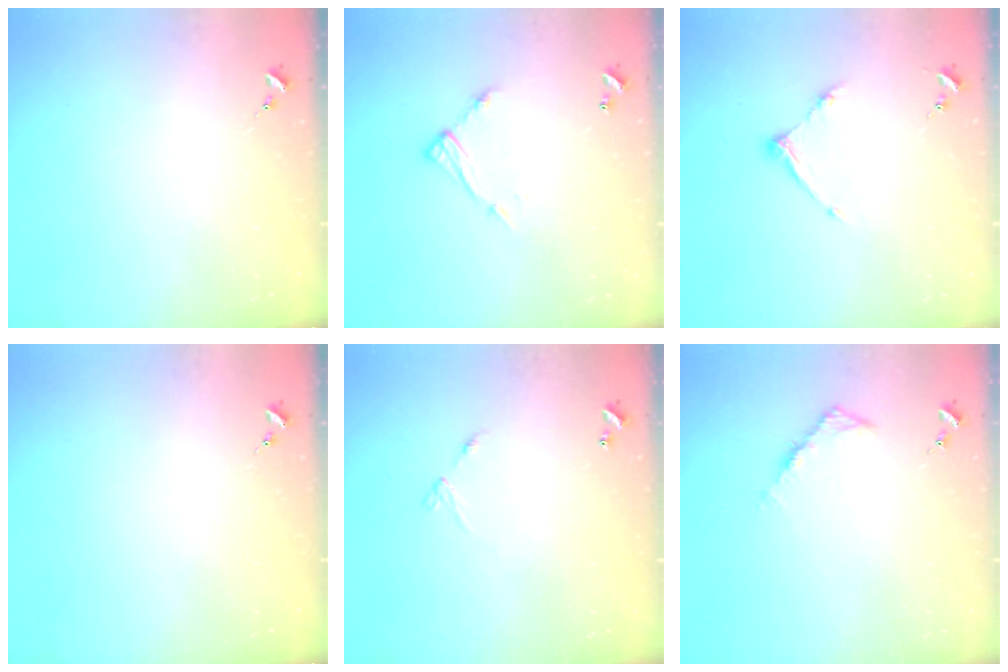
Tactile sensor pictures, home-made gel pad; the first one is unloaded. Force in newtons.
{"total": 10.0, "press": 9.9, "slide": 0.5}
{"total": 8.6, "press": 8.6, "slide": 0.5}
{"total": 0.0}
{"total": 4.6, "press": 4.6, "slide": 0.5}
{"total": 4.5, "press": 4.5, "slide": 0.4}